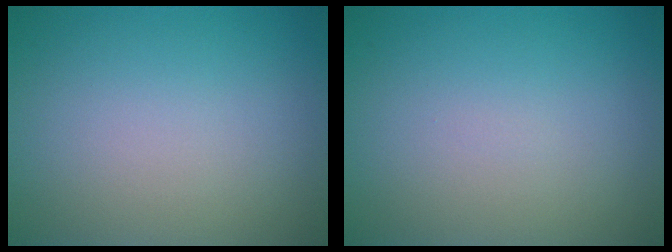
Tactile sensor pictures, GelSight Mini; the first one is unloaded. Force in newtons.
{"total": 0.0}